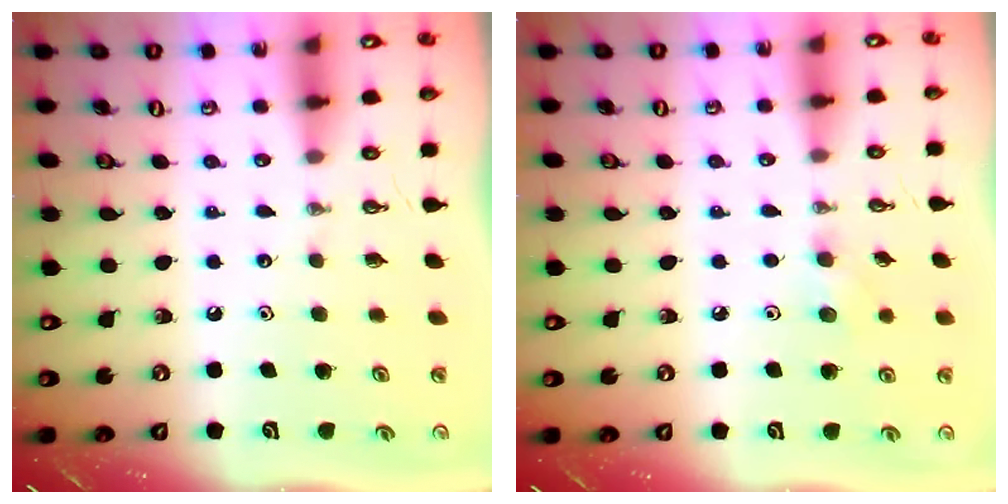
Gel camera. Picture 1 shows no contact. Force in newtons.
{"total": 7.6, "press": 5.5, "slide": 5.2}